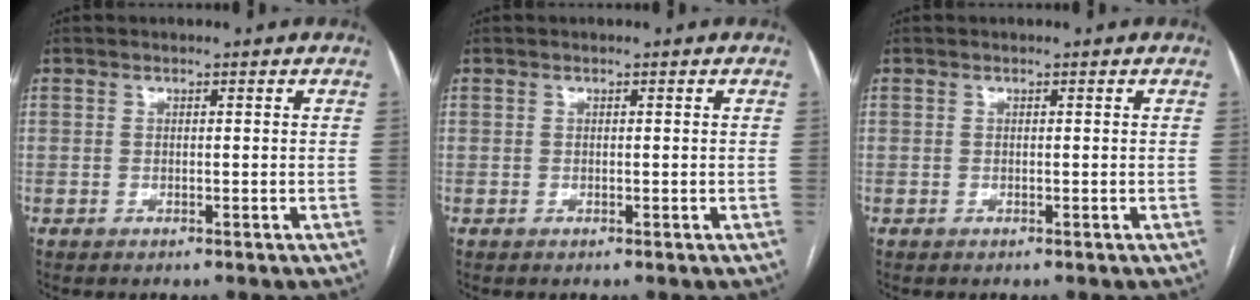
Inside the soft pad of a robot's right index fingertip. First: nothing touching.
{"total": 0.0}
{"total": 0.0}